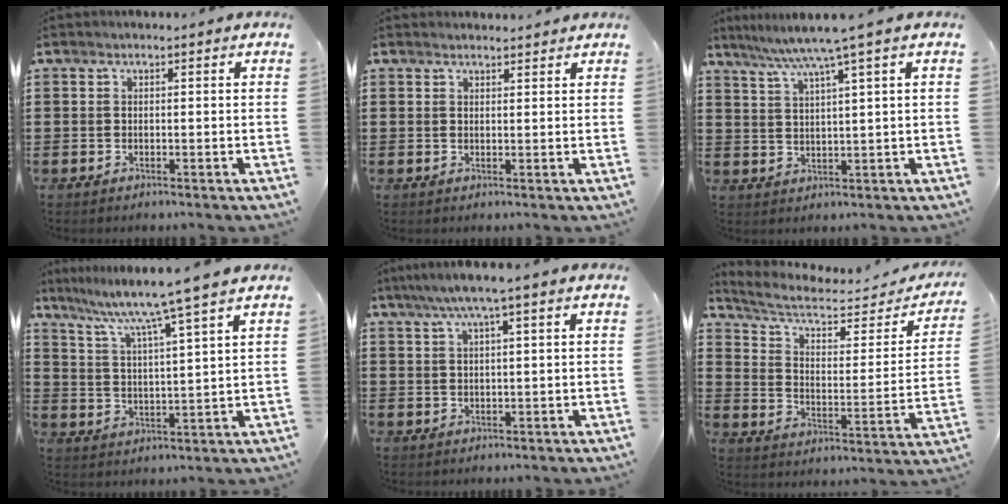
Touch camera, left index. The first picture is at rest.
{"total": 1.3, "force": [1.3, 0.2, 0.1], "torque": [-0.004, 0.001, 0.025]}
{"total": 5.5, "force": [3.5, -0.9, 4.1], "torque": [-0.089, -0.014, 0.055]}
{"total": 7.7, "force": [6.3, -1.6, 4.1], "torque": [-0.105, -0.044, 0.097]}
{"total": 4.3, "force": [2.5, -0.2, 3.4], "torque": [-0.073, 0.001, 0.040]}
{"total": 5.8, "force": [4.6, 1.8, 3.0], "torque": [-0.084, -0.030, 0.074]}